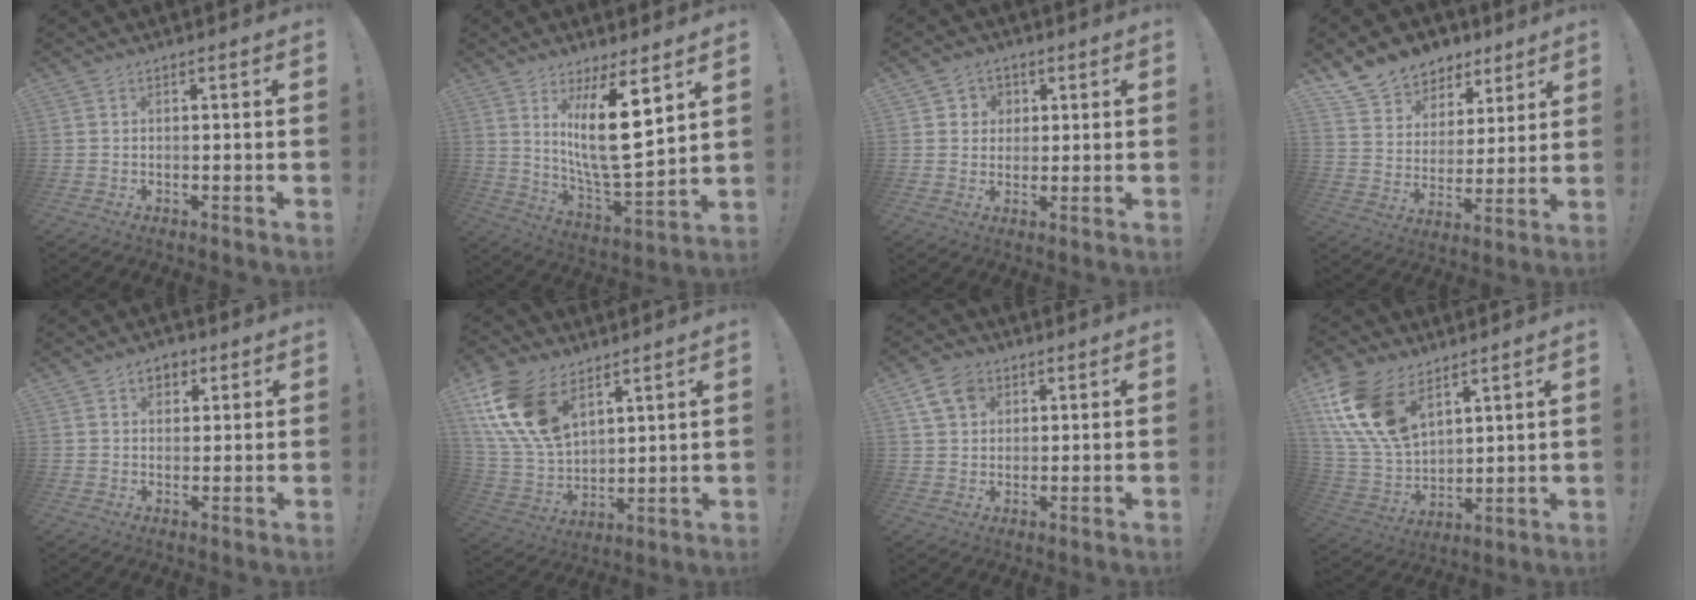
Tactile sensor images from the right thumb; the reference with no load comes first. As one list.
[{"total": 16.2, "force": [6.7, 3.9, 14.2], "torque": [-0.257, -0.049, 0.104]}, {"total": 4.6, "force": [1.0, 4.4, 0.6], "torque": [-0.004, -0.007, 0.018]}, {"total": 11.3, "force": [8.2, 7.5, 2.3], "torque": [-0.041, -0.061, 0.158]}, {"total": 4.9, "force": [2.2, 3.8, 2.2], "torque": [-0.022, -0.003, 0.036]}, {"total": 18.6, "force": [10.1, 11.0, 11.0], "torque": [-0.234, -0.052, 0.191]}, {"total": 8.3, "force": [4.1, 6.2, 3.8], "torque": [-0.069, -0.007, 0.082]}, {"total": 18.3, "force": [10.3, 10.6, 10.9], "torque": [-0.232, -0.055, 0.195]}]